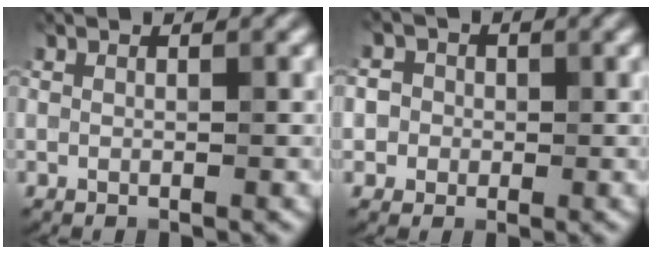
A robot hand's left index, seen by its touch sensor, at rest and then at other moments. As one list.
[{"total": 3.7, "force": [0.6, 3.5, 1.1], "torque": [0.011, 0.024, -0.013]}]